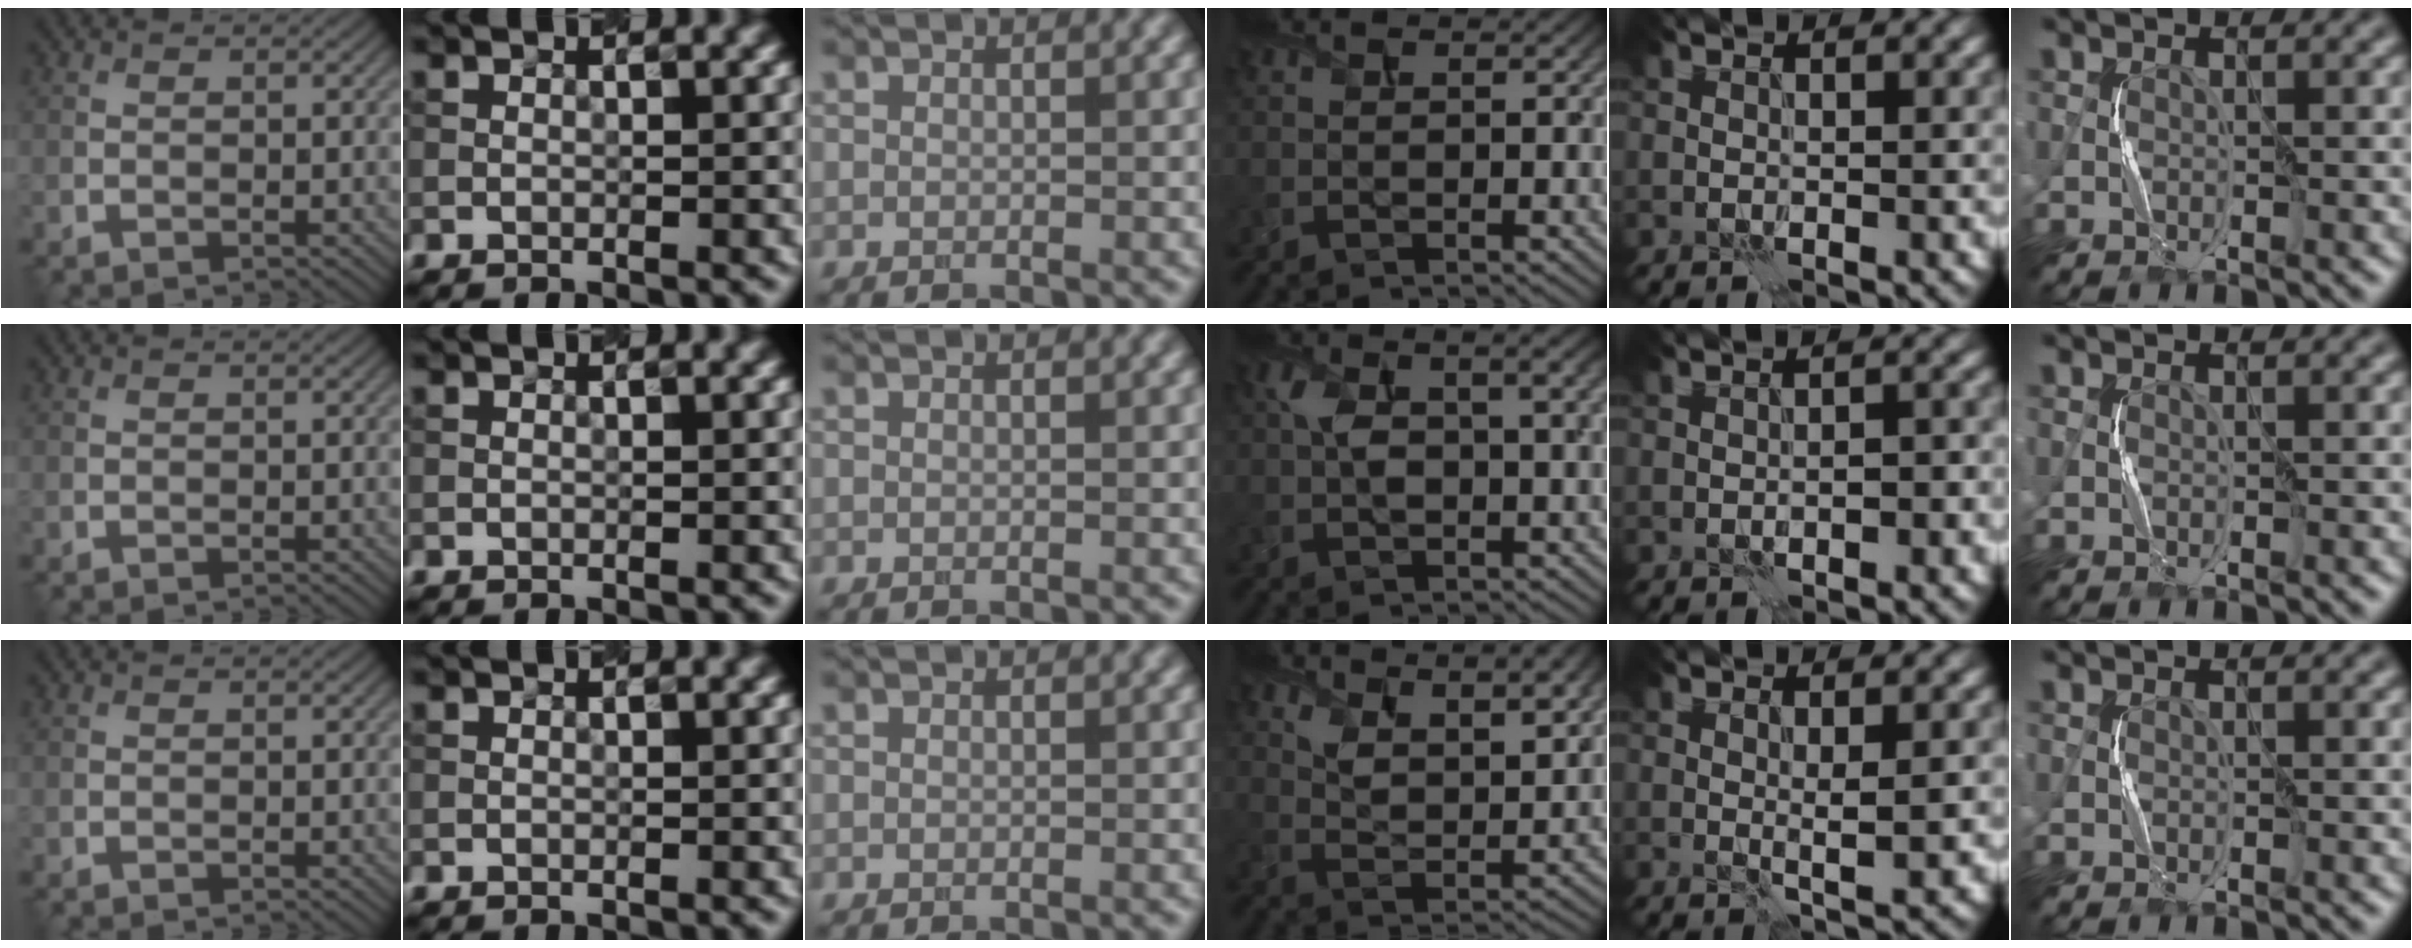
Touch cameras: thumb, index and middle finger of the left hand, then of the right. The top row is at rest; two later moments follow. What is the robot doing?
{"motion": "squeeze", "object": "air blower"}